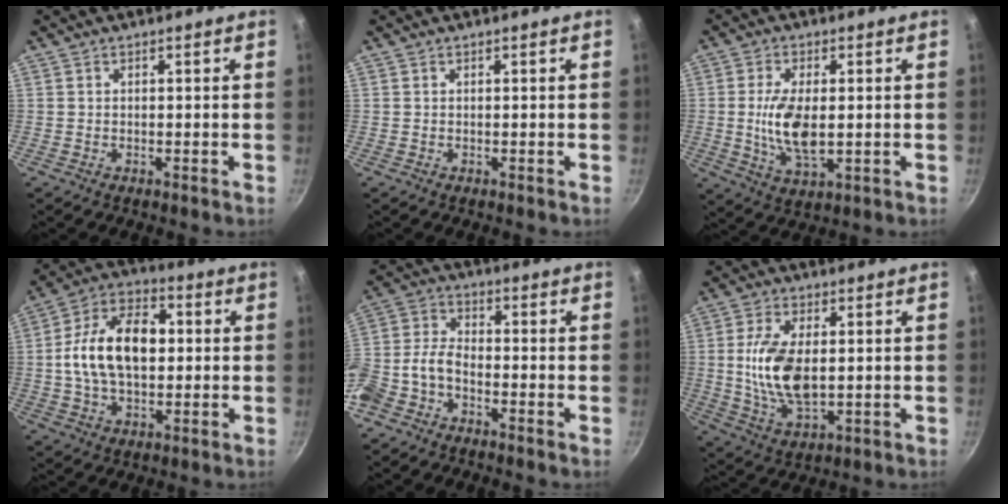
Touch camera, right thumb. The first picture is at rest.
{"total": 0.0}
{"total": 9.8, "force": [-0.2, 4.7, 8.6], "torque": [-0.169, -0.009, -0.002]}
{"total": 16.3, "force": [0.8, 10.3, 12.7], "torque": [-0.194, 0.027, 0.001]}
{"total": 9.8, "force": [-4.4, 5.9, 6.4], "torque": [-0.150, 0.043, -0.105]}
{"total": 12.3, "force": [0.5, 6.5, 10.5], "torque": [-0.200, -0.004, 0.014]}